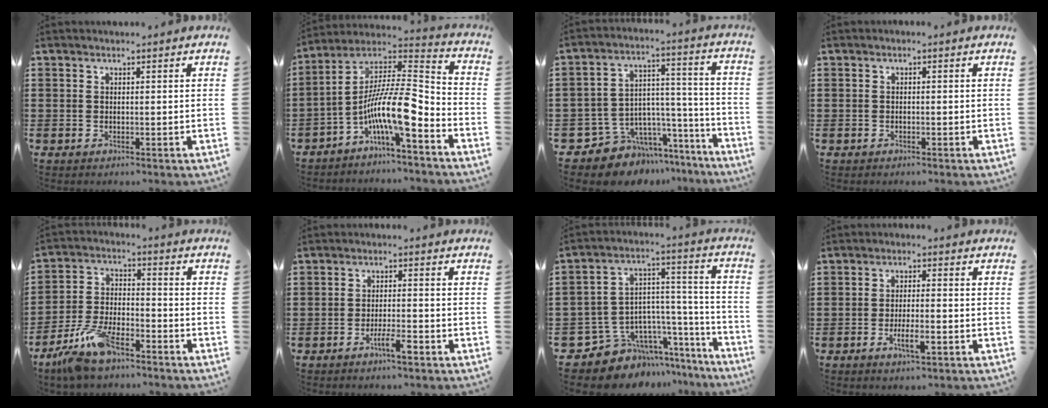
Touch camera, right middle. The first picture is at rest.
{"total": 11.3, "force": [-5.2, 1.8, 9.9], "torque": [-0.217, -0.027, -0.114]}
{"total": 7.7, "force": [-6.3, 4.4, -0.2], "torque": [-0.006, 0.009, -0.115]}
{"total": 0.0}
{"total": 8.8, "force": [-6.6, 2.9, 5.0], "torque": [-0.115, 0.005, -0.129]}
{"total": 3.5, "force": [-2.3, 0.7, 2.6], "torque": [-0.048, 0.003, -0.044]}
{"total": 8.4, "force": [-6.3, 5.5, 1.2], "torque": [-0.043, -0.004, -0.111]}
{"total": 3.8, "force": [-1.8, 0.7, 3.3], "torque": [-0.053, 0.003, -0.032]}